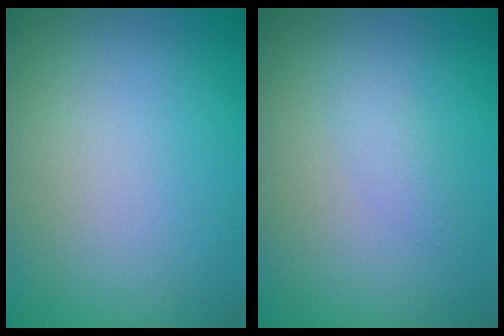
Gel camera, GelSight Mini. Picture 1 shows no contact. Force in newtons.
{"total": 1.2, "press": 1.2, "slide": 0.1}